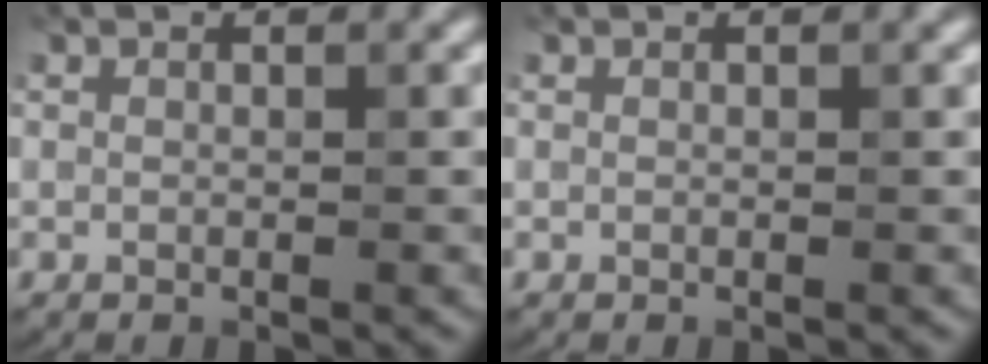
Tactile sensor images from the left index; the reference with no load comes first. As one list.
[{"total": 0.0}]